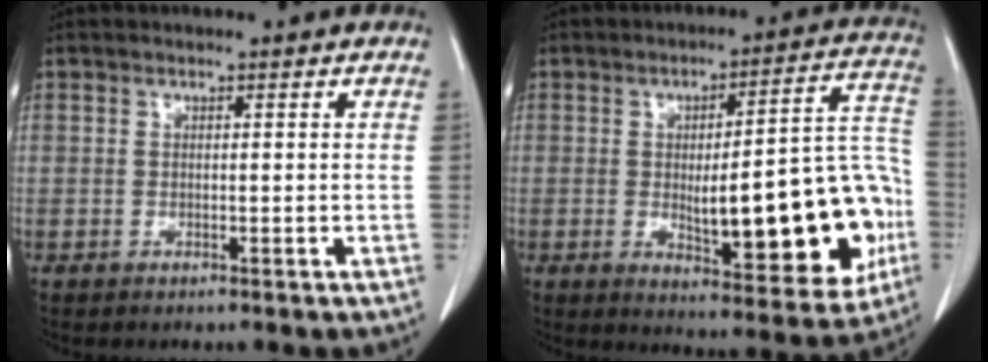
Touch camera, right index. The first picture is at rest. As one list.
[{"total": 20.9, "force": [-3.8, 5.4, 19.8], "torque": [-0.198, 0.030, -0.031]}]